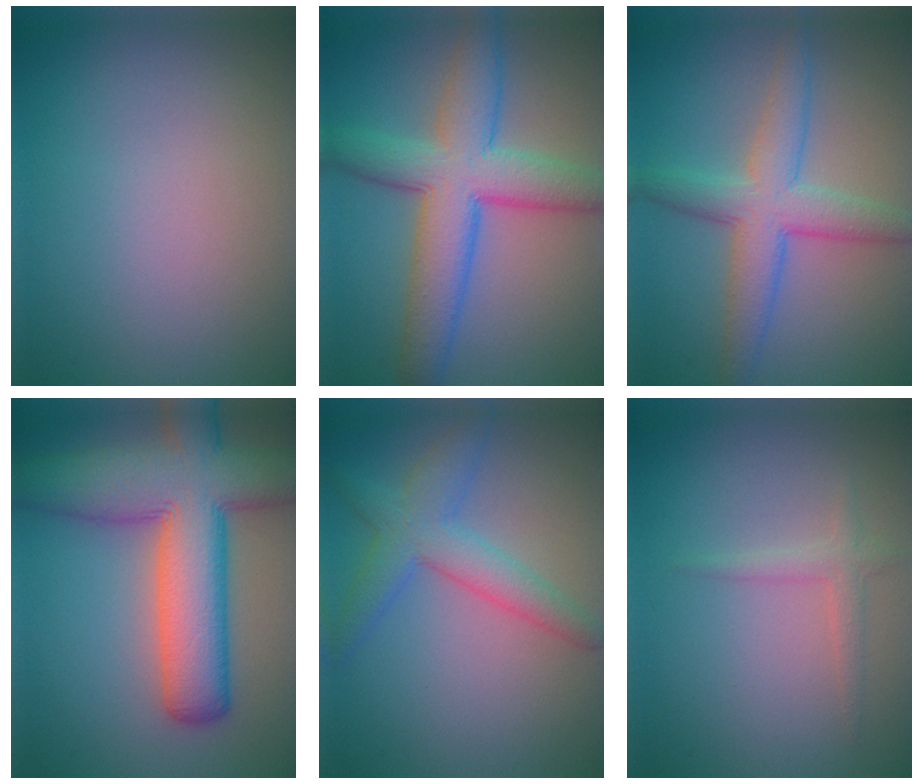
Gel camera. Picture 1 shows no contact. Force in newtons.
{"total": 8.2, "press": 8.2, "slide": 0.2}
{"total": 4.5, "press": 4.5, "slide": 0.2}
{"total": 11.5, "press": 11.5, "slide": 0.5}
{"total": 2.9, "press": 2.9, "slide": 0.2}
{"total": 1.5, "press": 1.5, "slide": 0.0}